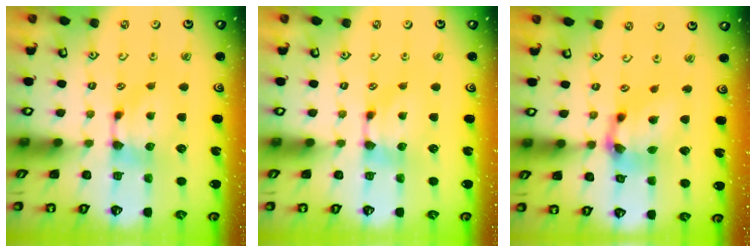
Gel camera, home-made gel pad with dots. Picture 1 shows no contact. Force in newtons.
{"total": 0.0}
{"total": 5.3, "press": 4.9, "slide": 2.0}